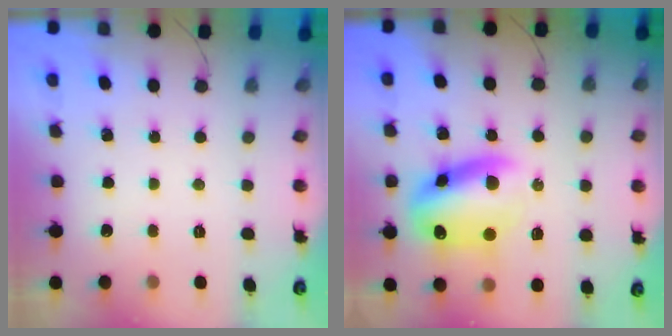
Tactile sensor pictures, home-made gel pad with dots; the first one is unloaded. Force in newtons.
{"total": 13.9, "press": 13.7, "slide": 2.5}